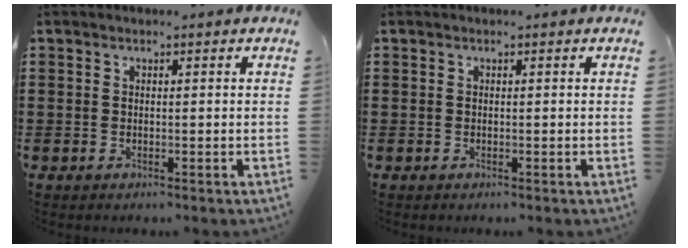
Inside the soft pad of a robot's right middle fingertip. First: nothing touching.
{"total": 0.0}